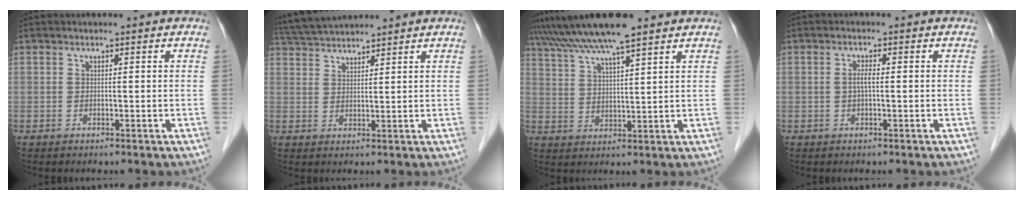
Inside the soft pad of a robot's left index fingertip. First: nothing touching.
{"total": 6.5, "force": [6.2, 0.2, 1.7], "torque": [-0.040, 0.033, 0.115]}
{"total": 10.5, "force": [8.6, -0.1, 5.9], "torque": [-0.110, 0.029, 0.143]}
{"total": 1.7, "force": [-0.5, 0.2, 1.6], "torque": [-0.034, -0.001, -0.009]}